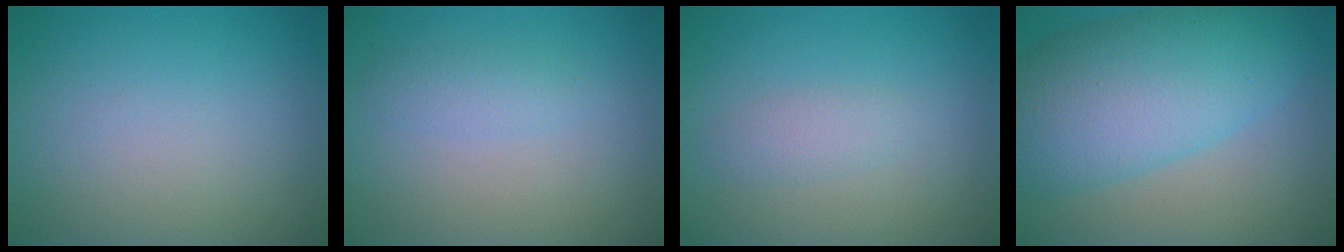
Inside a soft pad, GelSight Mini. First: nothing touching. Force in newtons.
{"total": 1.4, "press": 1.4, "slide": 0.1}
{"total": 1.5, "press": 1.5, "slide": 0.0}
{"total": 9.9, "press": 9.9, "slide": 0.2}